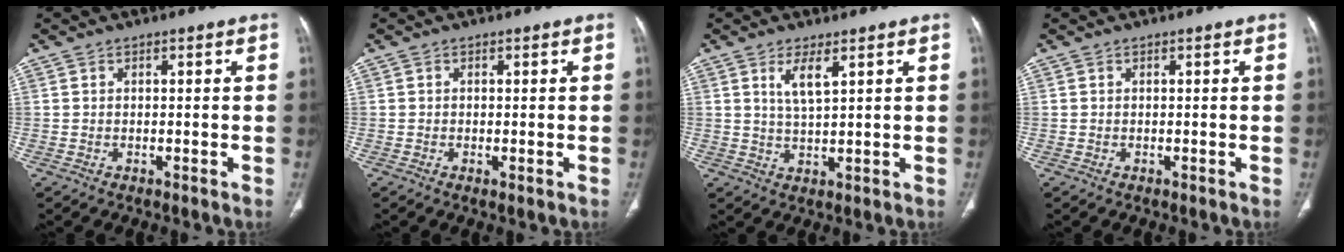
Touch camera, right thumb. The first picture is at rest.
{"total": 0.7, "force": [-0.1, 0.2, 0.6], "torque": [-0.017, -0.005, -0.002]}
{"total": 4.3, "force": [2.2, 1.1, 3.5], "torque": [-0.071, -0.017, 0.047]}
{"total": 0.0}